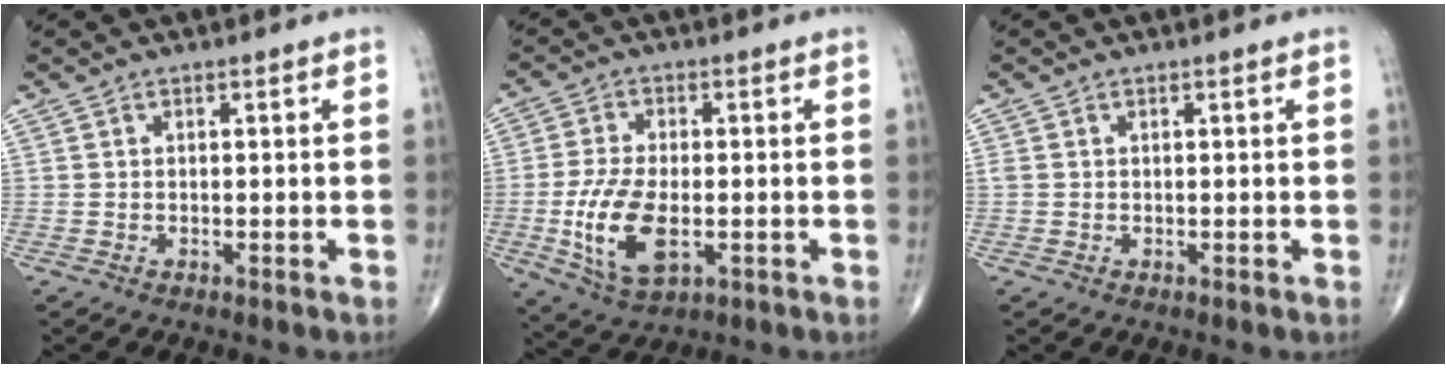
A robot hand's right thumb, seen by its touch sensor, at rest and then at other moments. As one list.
[{"total": 11.7, "force": [-2.5, 5.8, 9.8], "torque": [-0.198, -0.005, -0.039]}, {"total": 0.7, "force": [0.1, 0.6, 0.3], "torque": [-0.003, 0.005, 0.003]}]